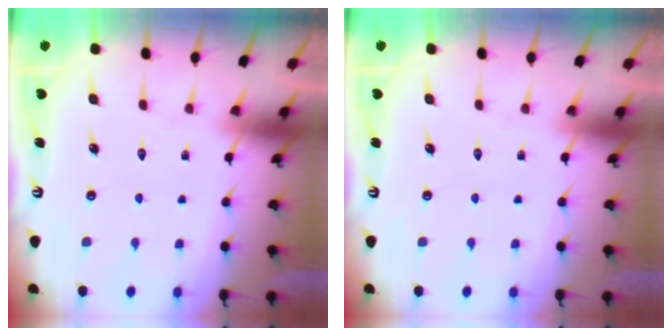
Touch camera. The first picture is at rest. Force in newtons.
{"total": 0.0}